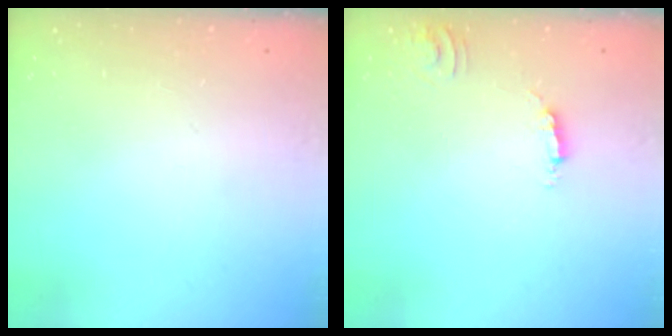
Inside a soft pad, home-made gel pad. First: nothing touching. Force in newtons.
{"total": 2.5, "press": 2.5, "slide": 0.1}